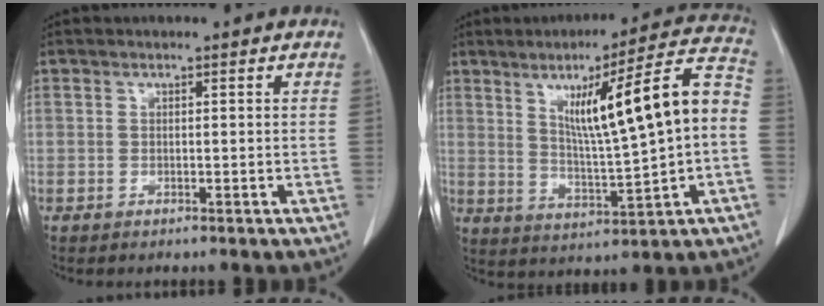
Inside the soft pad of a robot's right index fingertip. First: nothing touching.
{"total": 15.9, "force": [1.7, 0.9, 15.8], "torque": [-0.234, 0.022, 0.033]}